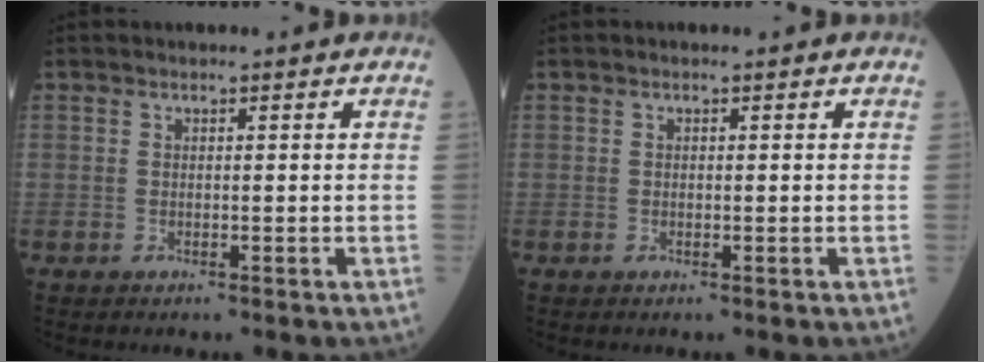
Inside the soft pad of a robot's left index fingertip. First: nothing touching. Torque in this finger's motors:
{"motor_torque": [-0.19, 0.06, -0.02, -0.01]}